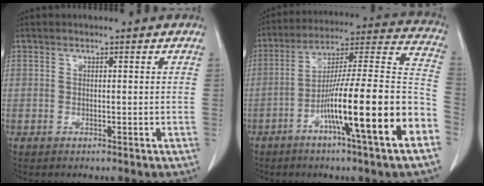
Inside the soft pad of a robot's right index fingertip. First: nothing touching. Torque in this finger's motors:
{"motor_torque": [2.14, 0.00, 1.05, 0.21]}